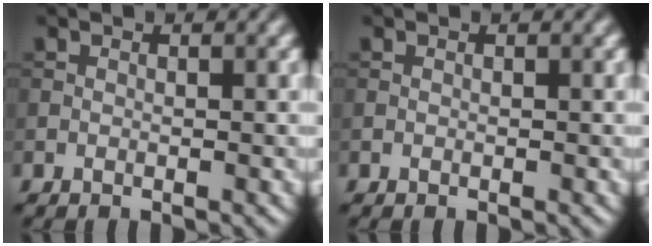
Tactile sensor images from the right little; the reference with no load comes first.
{"total": 0.0}